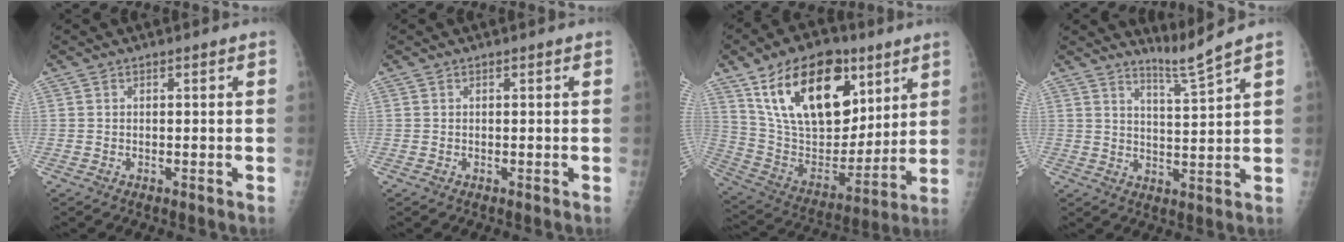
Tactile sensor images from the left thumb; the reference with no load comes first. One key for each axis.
{"total": 0.0}
{"total": 25.8, "fx": 12.5, "fy": 14.9, "fz": 17.0, "tx": -0.259, "ty": -0.034, "tz": 0.226}
{"total": 4.5, "fx": 4.0, "fy": -1.9, "fz": 1.1, "tx": -0.023, "ty": -0.053, "tz": 0.081}